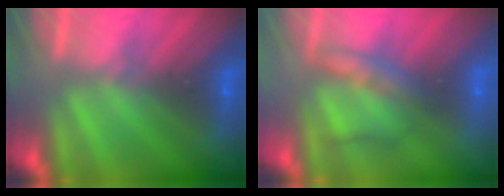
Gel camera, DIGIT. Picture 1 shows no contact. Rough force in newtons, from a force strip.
{"total": 2.2}